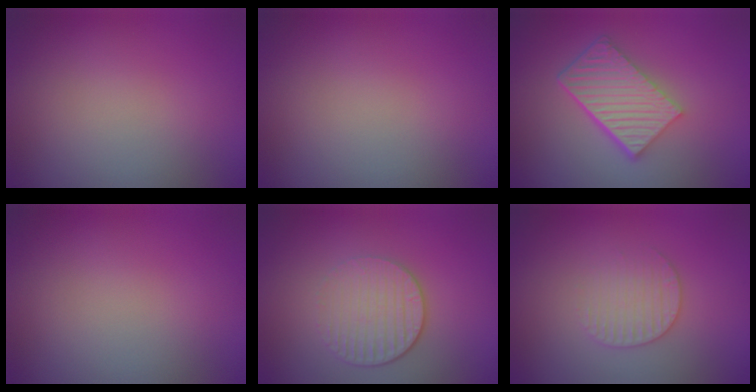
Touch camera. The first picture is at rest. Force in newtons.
{"total": 0.0}
{"total": 6.1, "press": 4.2, "slide": 4.5}
{"total": 0.0}
{"total": 3.3, "press": 2.7, "slide": 1.9}
{"total": 2.5, "press": 2.5, "slide": 0.4}